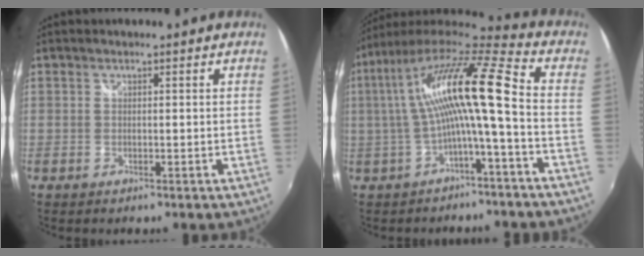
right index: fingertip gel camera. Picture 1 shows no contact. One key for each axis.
{"total": 14.6, "fx": -0.3, "fy": 1.0, "fz": 14.6, "tx": -0.274, "ty": 0.018, "tz": -0.005}